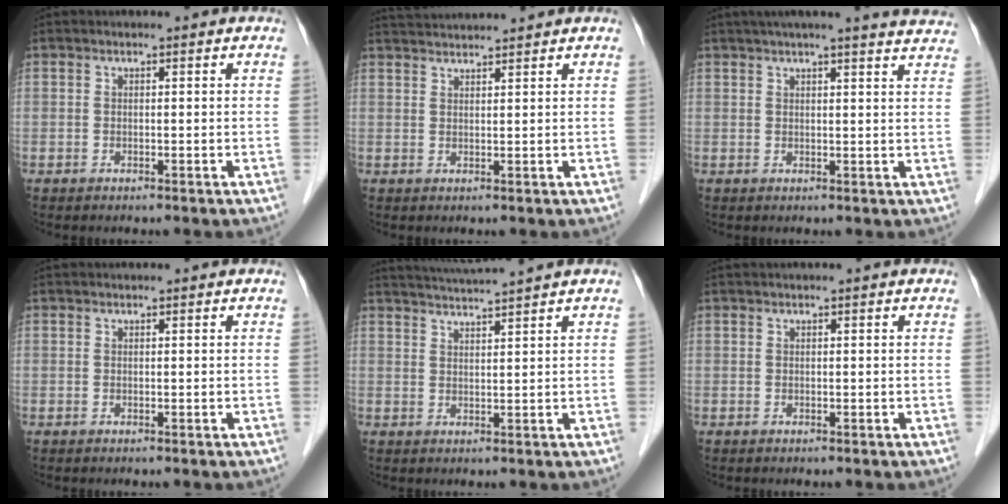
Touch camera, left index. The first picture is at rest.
{"total": 5.4, "force": [5.2, -0.7, 1.2], "torque": [-0.025, 0.027, 0.087]}
{"total": 17.2, "force": [15.6, 0.5, 7.3], "torque": [-0.102, 0.000, 0.181]}
{"total": 0.7, "force": [0.7, 0.0, 0.2], "torque": [-0.008, 0.017, 0.017]}
{"total": 6.1, "force": [5.6, -1.8, 1.8], "torque": [-0.034, 0.005, 0.090]}
{"total": 1.4, "force": [1.2, -0.3, 0.7], "torque": [-0.013, 0.020, 0.030]}